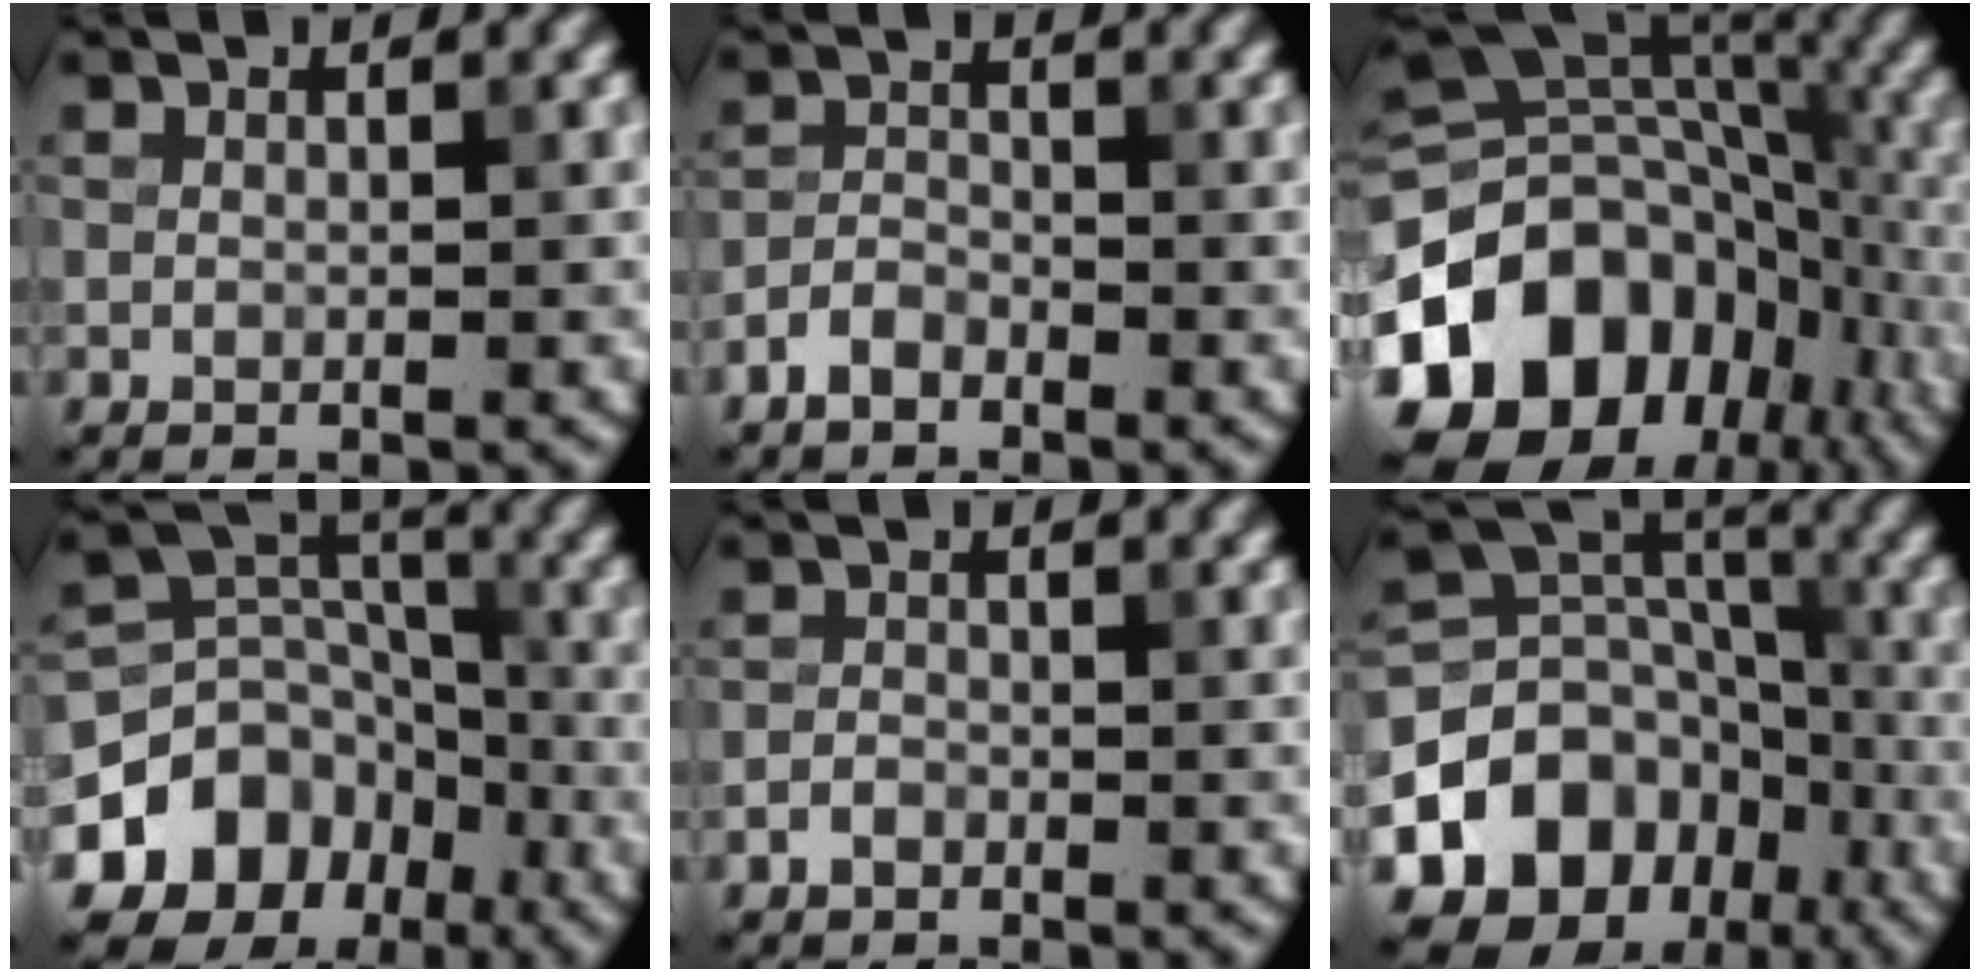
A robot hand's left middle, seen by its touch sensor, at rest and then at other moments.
{"total": 2.3, "force": [-1.6, 1.2, 1.1], "torque": [-0.020, 0.006, -0.037]}
{"total": 17.8, "force": [-7.5, 12.6, 10.1], "torque": [-0.217, -0.005, -0.128]}
{"total": 10.2, "force": [-5.4, 8.0, 3.5], "torque": [-0.065, 0.011, -0.093]}
{"total": 1.3, "force": [-0.8, 0.8, 0.6], "torque": [-0.008, 0.002, -0.019]}
{"total": 11.5, "force": [-5.3, 8.8, 5.2], "torque": [-0.101, -0.004, -0.092]}